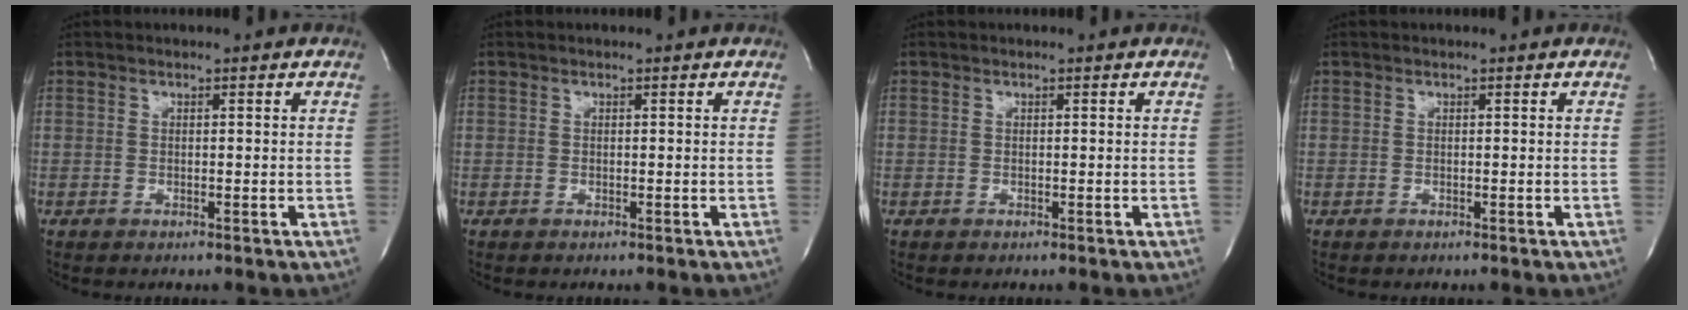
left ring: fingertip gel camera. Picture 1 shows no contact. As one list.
[{"total": 0.0}, {"total": 0.0}, {"total": 0.0}]